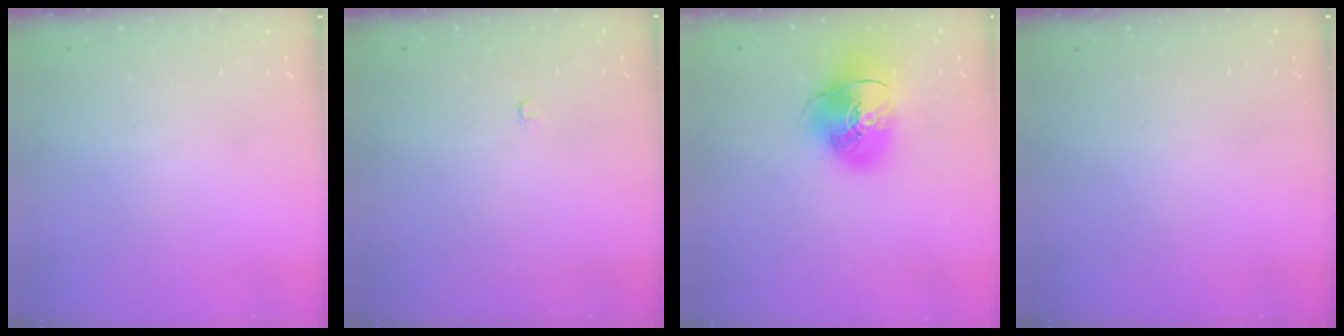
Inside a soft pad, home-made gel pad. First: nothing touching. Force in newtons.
{"total": 2.0, "press": 2.0, "slide": 0.4}
{"total": 12.3, "press": 12.2, "slide": 1.9}
{"total": 0.0}